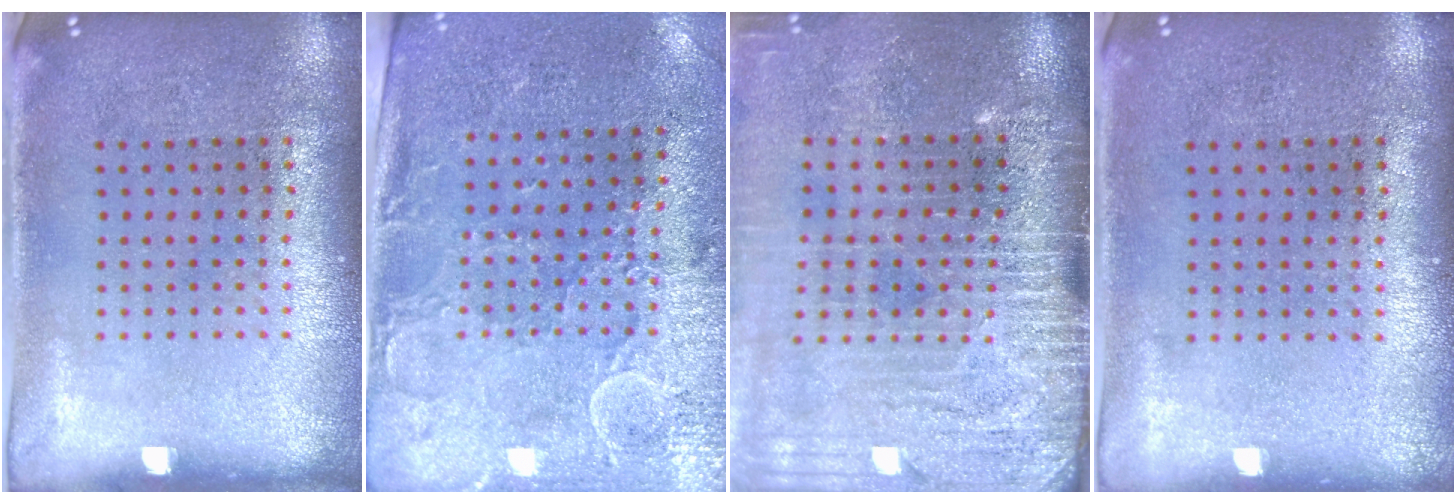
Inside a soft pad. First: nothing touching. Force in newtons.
{"total": 2.9, "press": 2.5, "slide": 1.5}
{"total": 4.2, "press": 3.5, "slide": 2.3}
{"total": 0.0}